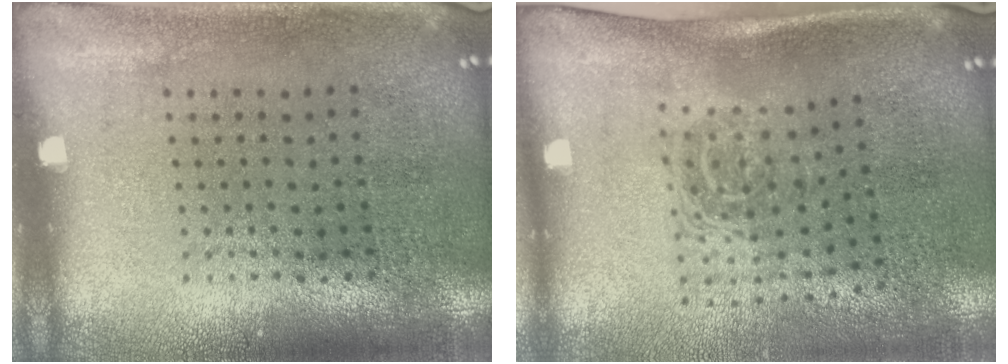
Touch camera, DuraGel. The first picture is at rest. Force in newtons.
{"total": 1.7, "press": 1.2, "slide": 1.2}